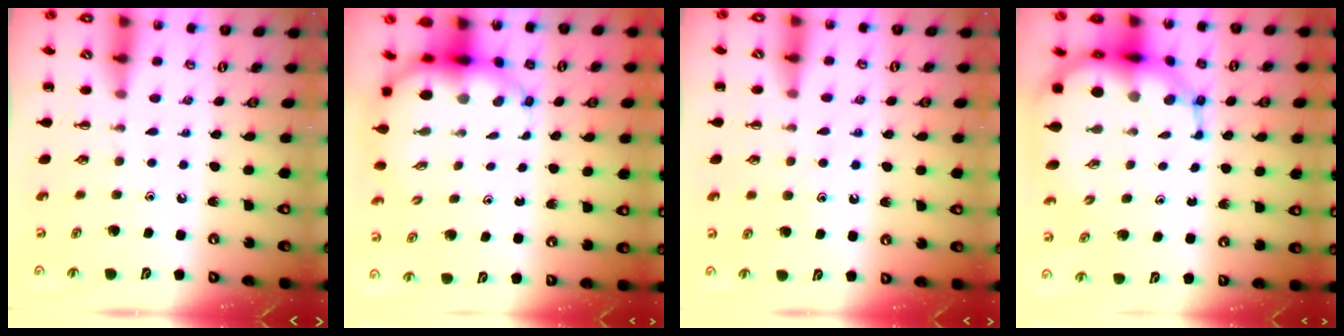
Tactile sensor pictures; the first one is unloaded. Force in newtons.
{"total": 8.5, "press": 7.9, "slide": 3.0}
{"total": 9.5, "press": 9.5, "slide": 1.3}
{"total": 13.3, "press": 12.9, "slide": 3.2}